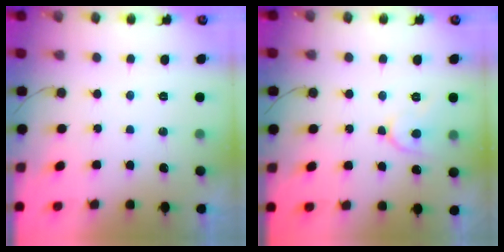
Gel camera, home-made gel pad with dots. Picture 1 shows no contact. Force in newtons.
{"total": 7.5, "press": 7.4, "slide": 0.9}